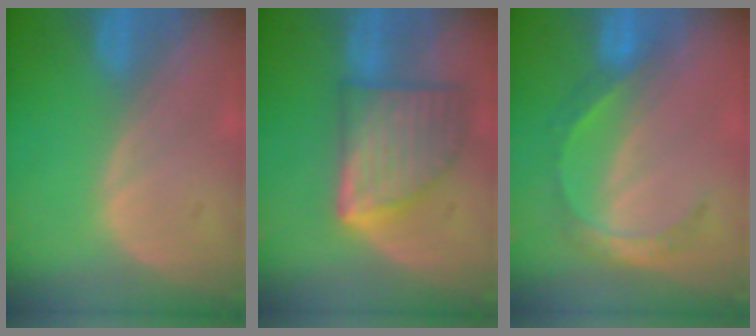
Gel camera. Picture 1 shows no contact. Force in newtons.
{"total": 8.8, "press": 8.8, "slide": 0.6}
{"total": 5.5, "press": 4.8, "slide": 2.8}